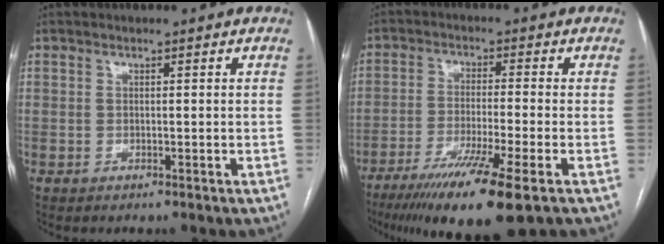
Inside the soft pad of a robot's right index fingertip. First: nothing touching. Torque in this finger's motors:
{"motor_torque": [1.12, -1.01, 0.86, 0.21]}